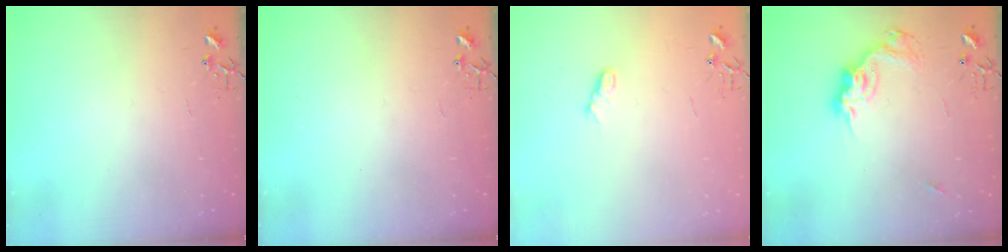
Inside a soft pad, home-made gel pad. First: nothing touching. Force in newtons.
{"total": 0.0}
{"total": 7.2, "press": 7.1, "slide": 0.7}
{"total": 14.4, "press": 14.3, "slide": 1.1}